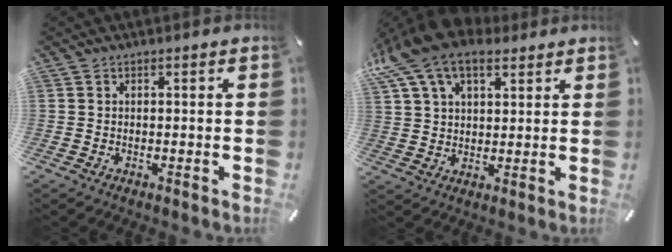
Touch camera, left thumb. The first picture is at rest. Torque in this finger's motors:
{"motor_torque": [2.95, 2.06, 1.80, -0.97, 0.63]}